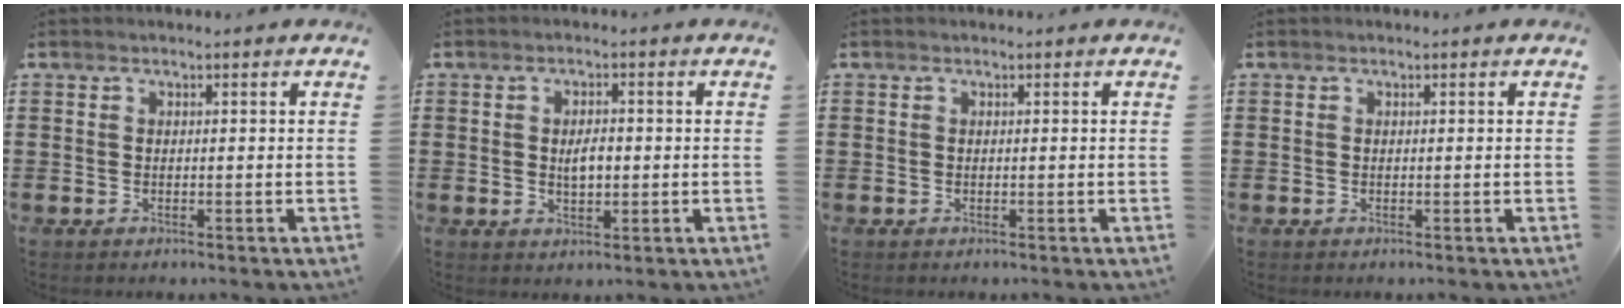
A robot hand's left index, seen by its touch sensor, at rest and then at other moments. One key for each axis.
{"total": 3.0, "fx": 0.1, "fy": 1.2, "fz": 2.7, "tx": -0.045, "ty": 0.000, "tz": -0.003}
{"total": 0.0}
{"total": 0.0}